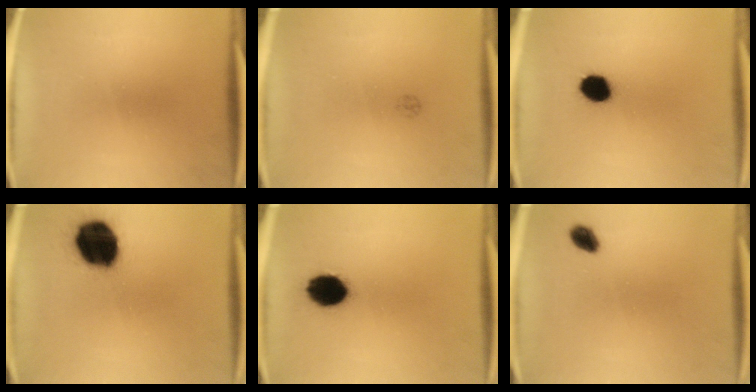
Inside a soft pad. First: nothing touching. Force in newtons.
{"total": 1.0}
{"total": 7.0}
{"total": 19.6}
{"total": 10.0}
{"total": 2.8}